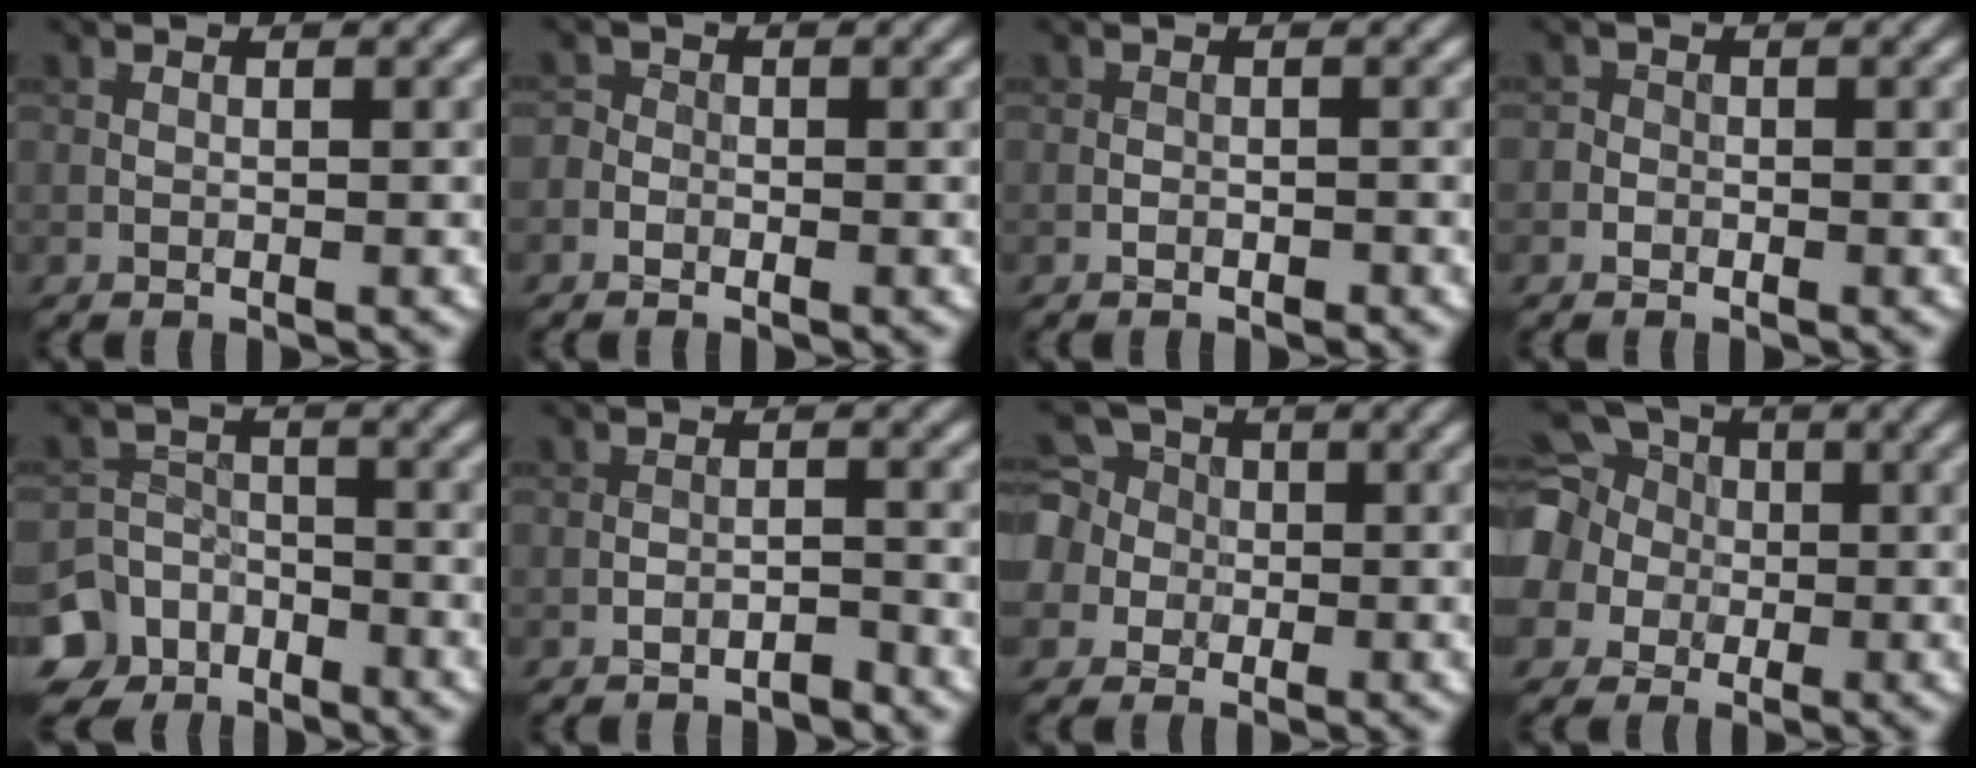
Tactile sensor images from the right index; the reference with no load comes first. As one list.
[{"total": 1.7, "force": [-0.7, 1.5, 0.4], "torque": [0.007, 0.010, -0.020]}, {"total": 0.0}, {"total": 1.3, "force": [-0.4, 1.2, 0.2], "torque": [0.009, 0.007, -0.013]}, {"total": 8.7, "force": [-5.9, 6.3, 1.0], "torque": [-0.013, -0.024, -0.122]}, {"total": 0.9, "force": [-0.9, 0.0, 0.2], "torque": [0.001, 0.006, -0.013]}, {"total": 7.6, "force": [0.7, 6.9, 3.1], "torque": [-0.078, 0.032, -0.032]}, {"total": 11.9, "force": [1.6, 10.4, 5.5], "torque": [-0.145, 0.022, -0.009]}]